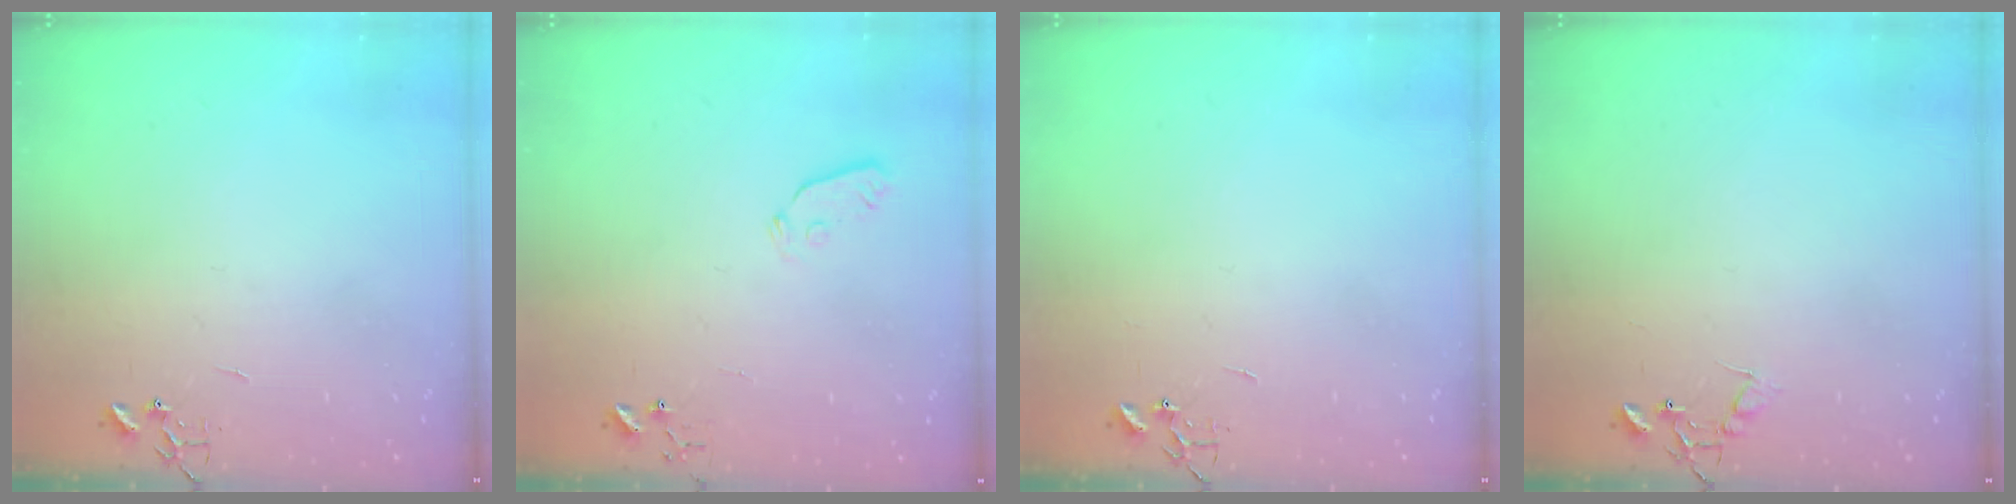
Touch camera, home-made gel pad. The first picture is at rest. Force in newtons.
{"total": 3.9, "press": 3.8, "slide": 0.9}
{"total": 0.0}
{"total": 7.5, "press": 7.5, "slide": 0.4}